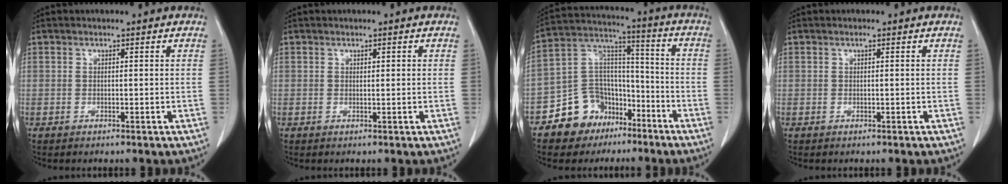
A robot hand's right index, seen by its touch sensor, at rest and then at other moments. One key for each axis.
{"total": 0.6, "fx": 0.3, "fy": 0.2, "fz": 0.5, "tx": -0.008, "ty": 0.000, "tz": 0.004}
{"total": 12.2, "fx": -7.6, "fy": 9.1, "fz": 3.0, "tx": -0.054, "ty": 0.072, "tz": -0.125}
{"total": 0.0}